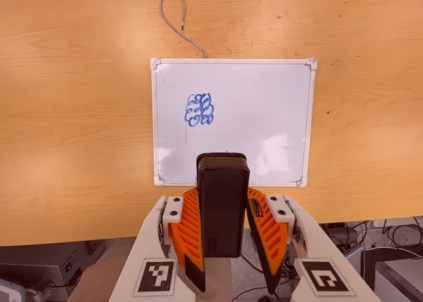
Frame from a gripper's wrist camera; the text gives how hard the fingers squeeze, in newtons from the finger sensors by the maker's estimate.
{"total": 6.3, "left": 4.9, "right": 7.7}